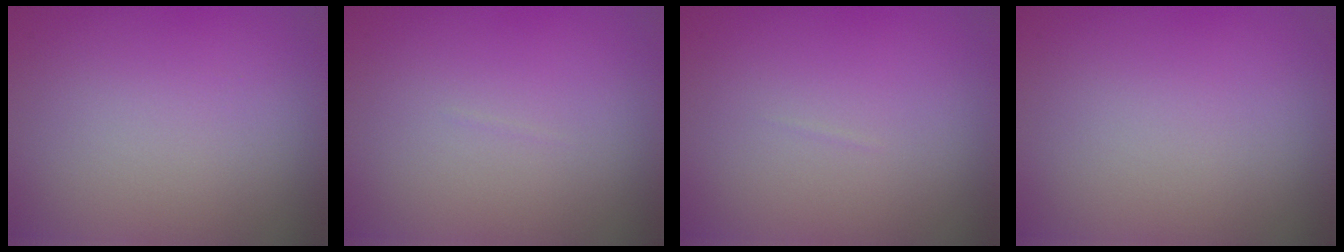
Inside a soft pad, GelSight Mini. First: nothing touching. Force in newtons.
{"total": 0.0}
{"total": 0.0}
{"total": 0.0}